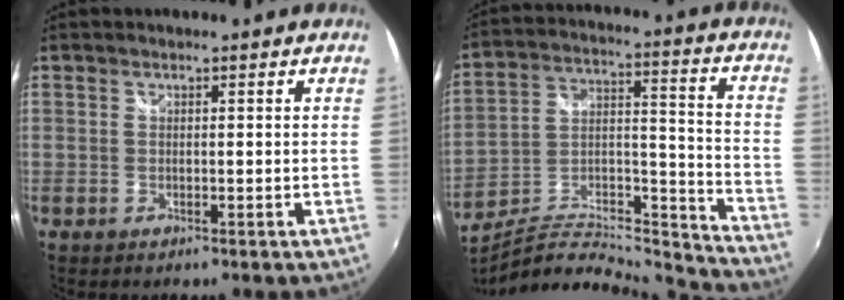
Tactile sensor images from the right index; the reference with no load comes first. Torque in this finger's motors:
{"motor_torque": [-1.19, -0.91, -0.30, -0.08]}